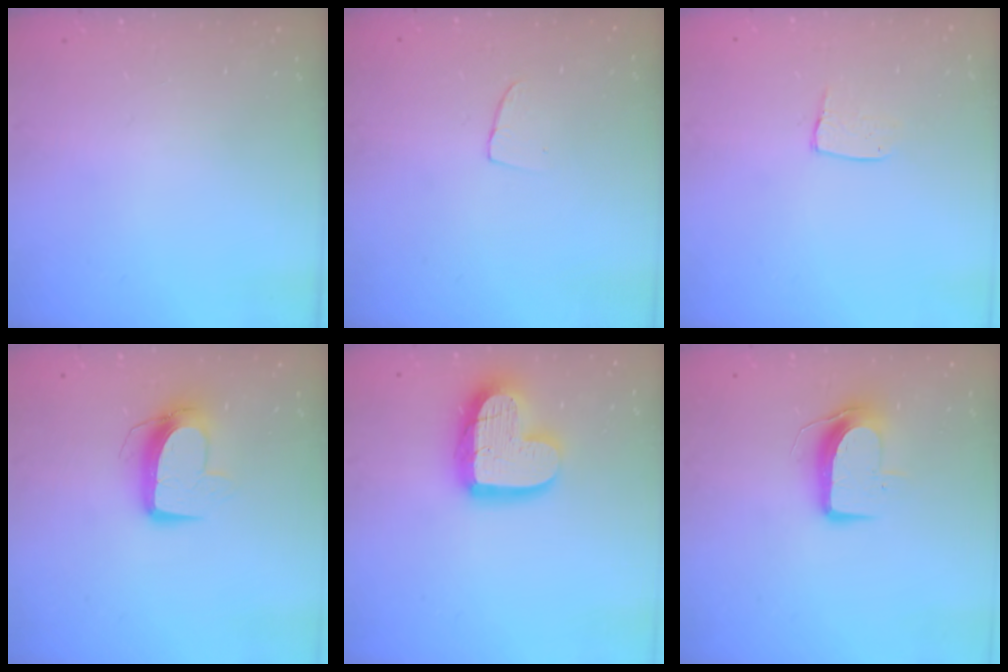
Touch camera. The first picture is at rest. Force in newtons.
{"total": 2.9, "press": 2.9, "slide": 0.2}
{"total": 5.2, "press": 5.2, "slide": 0.4}
{"total": 10.2, "press": 10.2, "slide": 0.6}
{"total": 18.3, "press": 18.2, "slide": 1.9}
{"total": 9.0, "press": 9.0, "slide": 0.6}